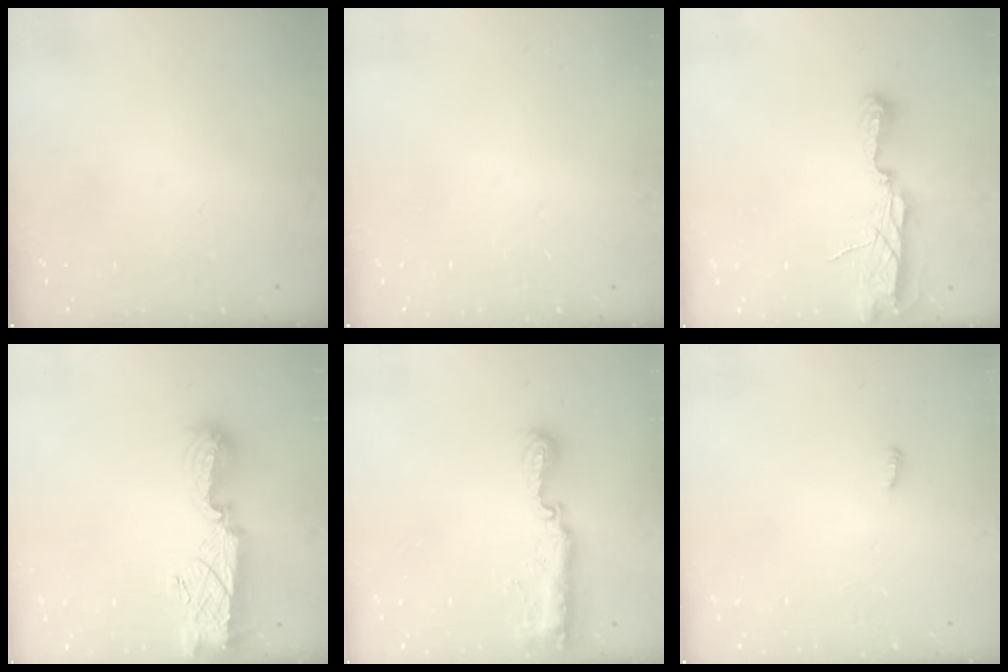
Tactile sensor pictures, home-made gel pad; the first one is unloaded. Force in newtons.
{"total": 0.0}
{"total": 7.3, "press": 7.3, "slide": 0.5}
{"total": 12.3, "press": 12.3, "slide": 0.8}
{"total": 8.8, "press": 8.8, "slide": 0.9}
{"total": 2.9, "press": 2.9, "slide": 0.2}